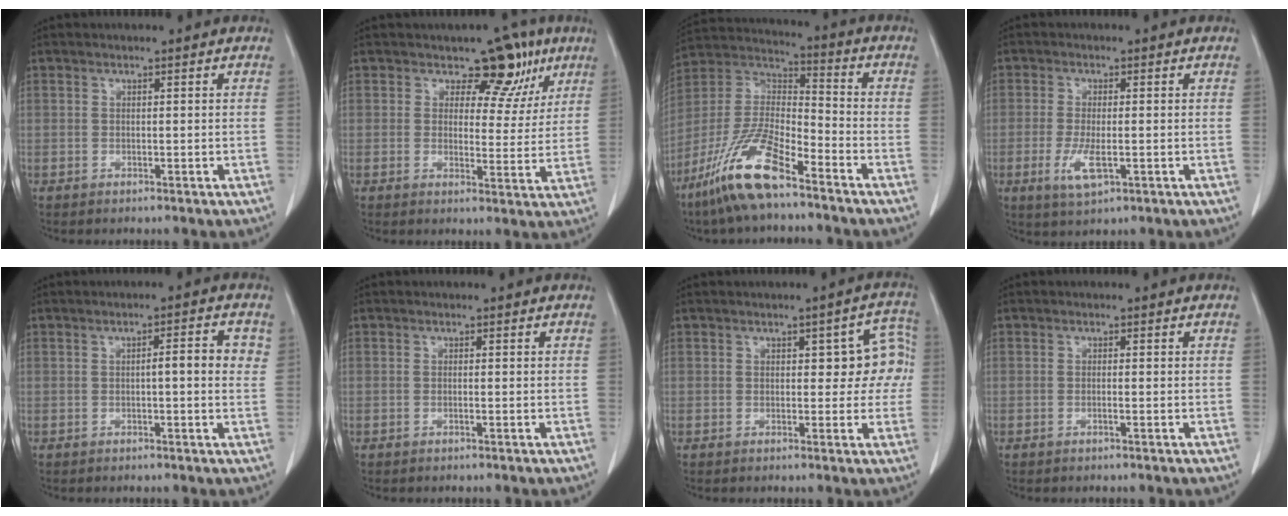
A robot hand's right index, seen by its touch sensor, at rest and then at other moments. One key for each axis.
{"total": 7.5, "fx": 4.7, "fy": 4.7, "fz": 3.6, "tx": -0.021, "ty": 0.000, "tz": 0.055}
{"total": 14.3, "fx": -9.5, "fy": 2.9, "fz": 10.3, "tx": -0.217, "ty": -0.009, "tz": -0.183}
{"total": 4.8, "fx": -1.5, "fy": 1.3, "fz": 4.4, "tx": -0.098, "ty": -0.012, "tz": -0.021}
{"total": 4.2, "fx": 0.5, "fy": 0.8, "fz": 4.1, "tx": -0.057, "ty": 0.010, "tz": 0.003}
{"total": 0.0}
{"total": 6.4, "fx": 0.8, "fy": 3.4, "fz": 5.4, "tx": -0.043, "ty": 0.031, "tz": 0.009}
{"total": 0.6, "fx": -0.2, "fy": -0.1, "fz": 0.5, "tx": -0.010, "ty": 0.001, "tz": -0.004}